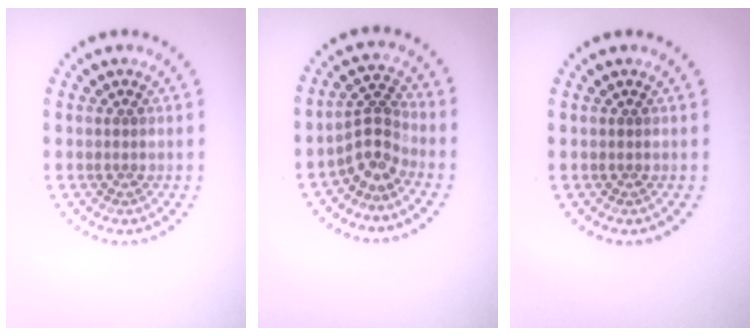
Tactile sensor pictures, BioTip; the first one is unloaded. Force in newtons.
{"total": 2.9, "press": 2.2, "slide": 2.0}
{"total": 0.0}